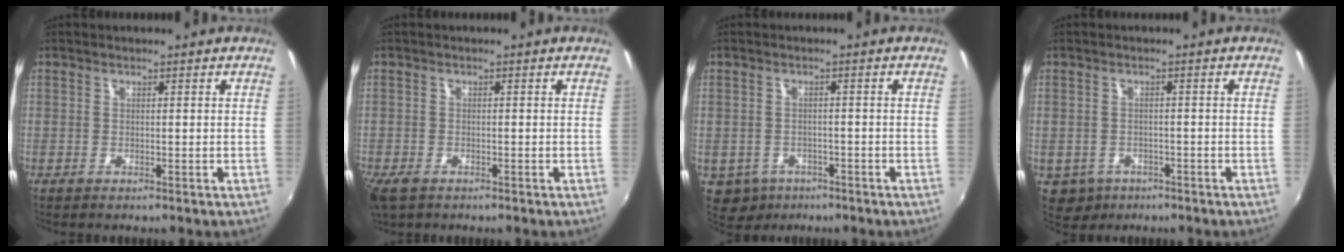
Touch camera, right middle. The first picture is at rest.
{"total": 4.0, "force": [-2.6, 2.1, 2.1], "torque": [-0.053, -0.017, -0.049]}
{"total": 6.2, "force": [-3.2, 4.9, 2.1], "torque": [-0.055, -0.011, -0.040]}
{"total": 5.0, "force": [-2.3, 4.1, 1.6], "torque": [-0.042, -0.006, -0.027]}